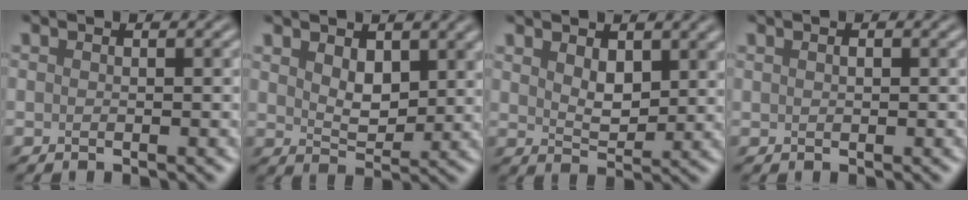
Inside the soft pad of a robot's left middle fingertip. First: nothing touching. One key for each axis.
{"total": 3.2, "fx": 1.7, "fy": 1.8, "fz": 2.1, "tx": -0.044, "ty": 0.000, "tz": 0.043}
{"total": 2.9, "fx": 1.7, "fy": 1.5, "fz": 1.8, "tx": -0.039, "ty": 0.001, "tz": 0.042}
{"total": 0.5, "fx": 0.4, "fy": 0.2, "fz": 0.2, "tx": 0.001, "ty": 0.000, "tz": 0.013}